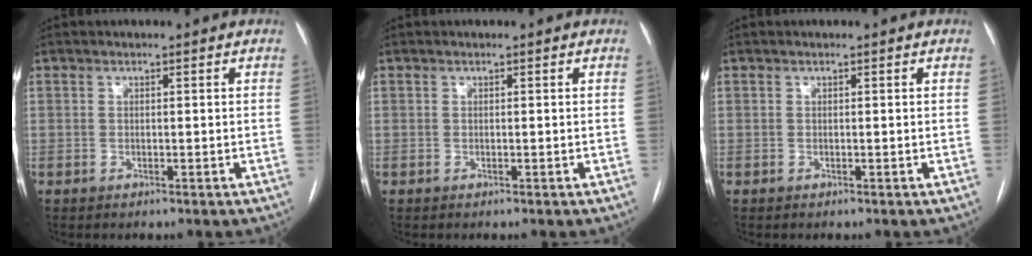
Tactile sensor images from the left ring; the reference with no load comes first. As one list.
[{"total": 0.0}, {"total": 0.0}]